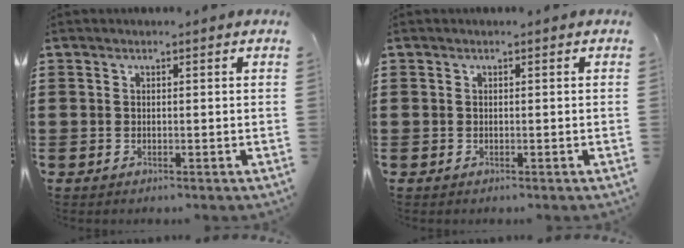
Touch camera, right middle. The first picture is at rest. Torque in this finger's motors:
{"motor_torque": [-0.64, 0.47, -0.03, -0.01]}